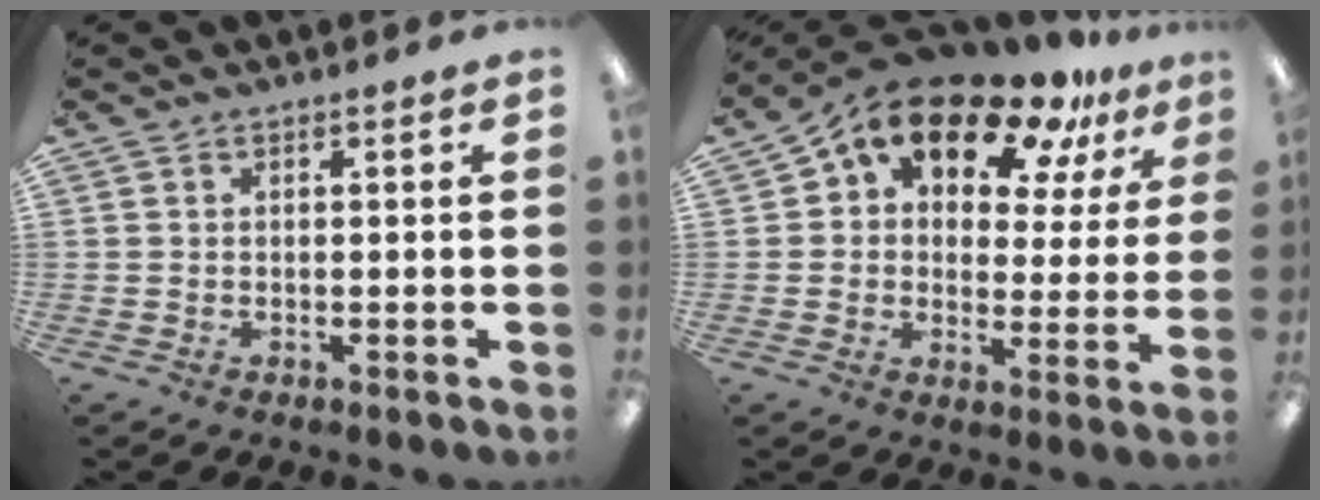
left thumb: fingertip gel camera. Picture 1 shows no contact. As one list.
[{"total": 15.5, "force": [11.0, 8.1, 7.3], "torque": [-0.133, -0.068, 0.192]}]